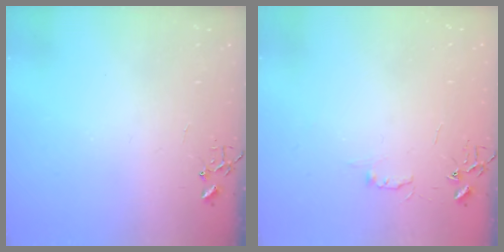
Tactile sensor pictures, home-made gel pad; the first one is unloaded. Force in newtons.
{"total": 4.4, "press": 4.4, "slide": 0.6}